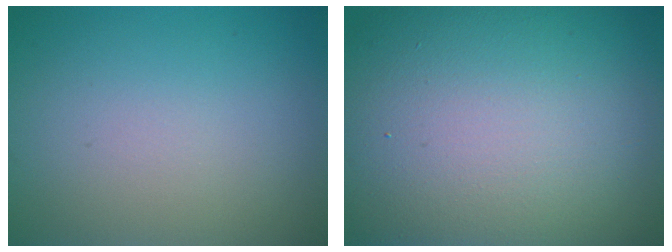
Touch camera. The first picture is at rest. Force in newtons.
{"total": 19.6, "press": 19.5, "slide": 1.3}